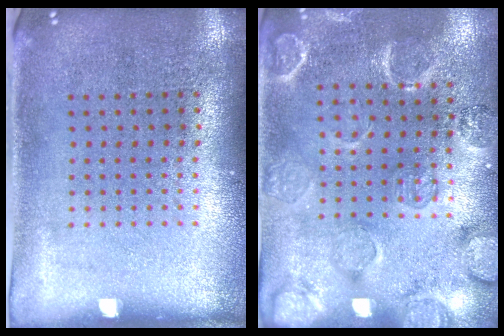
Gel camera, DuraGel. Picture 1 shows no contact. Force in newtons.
{"total": 2.3, "press": 2.1, "slide": 0.9}